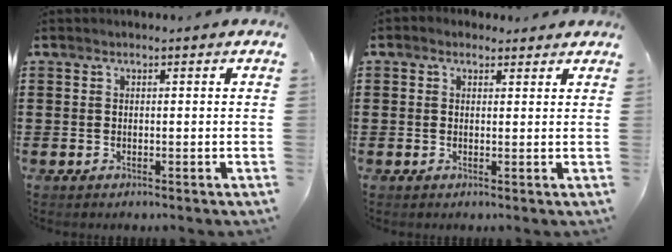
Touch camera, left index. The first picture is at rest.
{"total": 1.4, "force": [0.9, 1.1, 0.2], "torque": [0.000, 0.004, 0.015]}